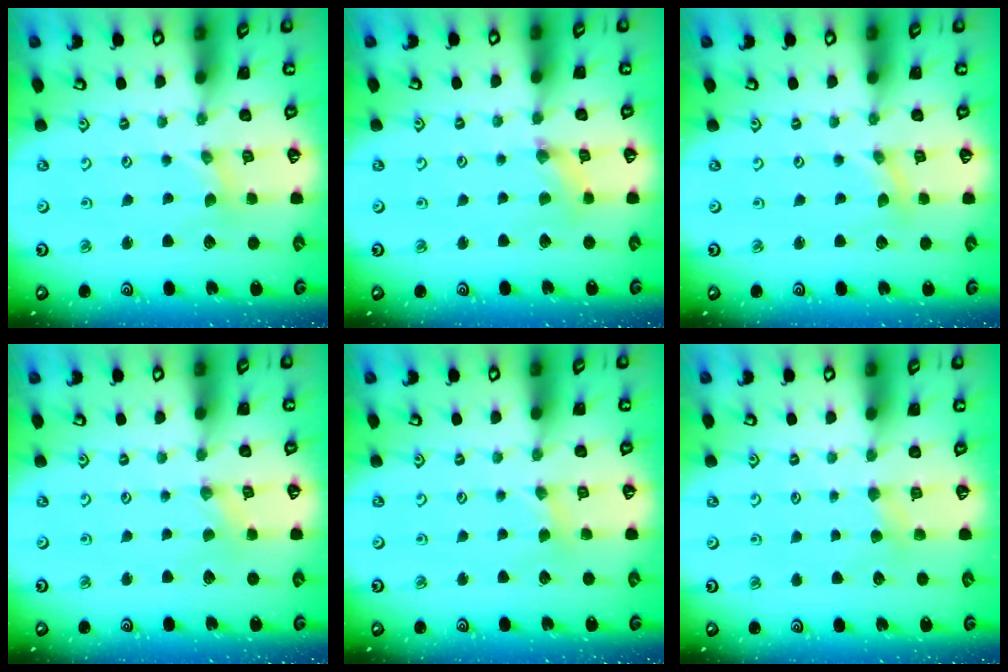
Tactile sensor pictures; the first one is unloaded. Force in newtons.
{"total": 1.3, "press": 1.3, "slide": 0.3}
{"total": 0.8, "press": 0.8, "slide": 0.0}
{"total": 0.5, "press": 0.5, "slide": 0.1}
{"total": 2.2, "press": 2.2, "slide": 0.4}
{"total": 2.6, "press": 2.6, "slide": 0.5}